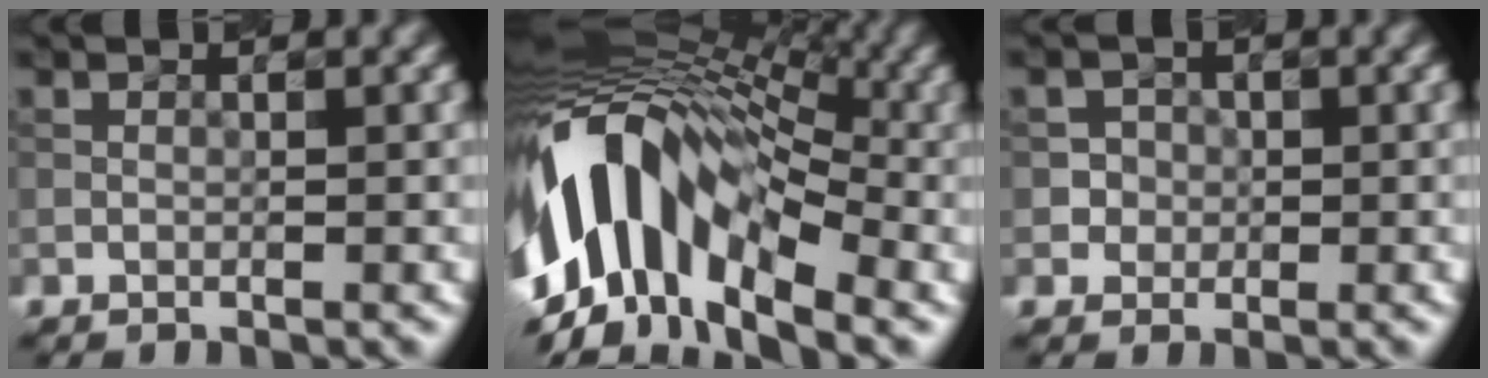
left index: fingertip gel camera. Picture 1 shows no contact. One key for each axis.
{"total": 14.9, "fx": -2.5, "fy": 8.5, "fz": 12.0, "tx": -0.217, "ty": 0.026, "tz": -0.053}
{"total": 2.0, "fx": -0.2, "fy": 2.0, "fz": 0.2, "tx": 0.017, "ty": 0.010, "tz": -0.007}